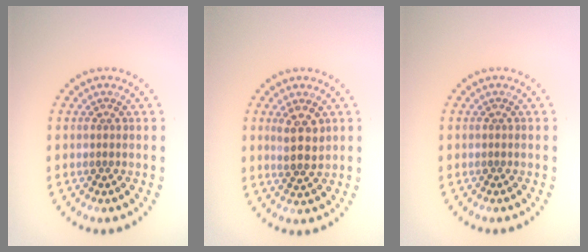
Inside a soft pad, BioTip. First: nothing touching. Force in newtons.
{"total": 2.8, "press": 2.6, "slide": 0.9}
{"total": 0.0}